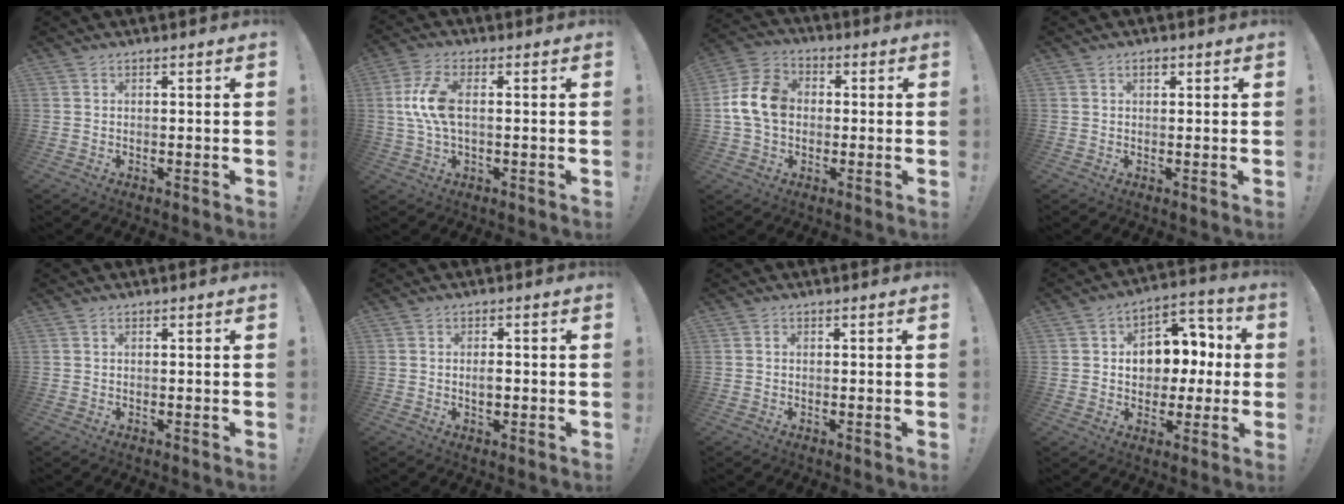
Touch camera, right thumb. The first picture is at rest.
{"total": 9.8, "force": [0.5, 4.4, 8.7], "torque": [-0.172, 0.000, 0.011]}
{"total": 12.7, "force": [0.4, 9.6, 8.3], "torque": [-0.156, 0.012, 0.011]}
{"total": 1.4, "force": [0.7, 0.8, 1.0], "torque": [-0.021, 0.003, 0.011]}
{"total": 0.0}
{"total": 2.3, "force": [-0.2, 1.2, 1.9], "torque": [-0.018, -0.002, -0.007]}
{"total": 0.0}
{"total": 10.7, "force": [0.5, 9.1, 5.7], "torque": [-0.076, 0.005, 0.020]}